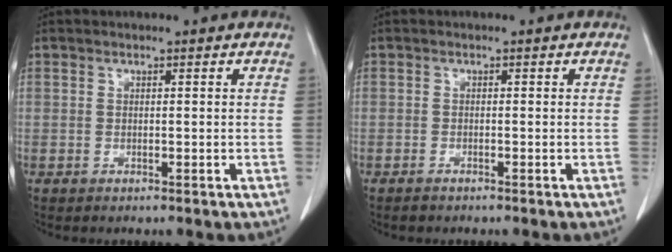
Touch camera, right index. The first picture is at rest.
{"total": 0.7, "force": [-0.7, 0.3, 0.2], "torque": [-0.007, -0.001, -0.011]}